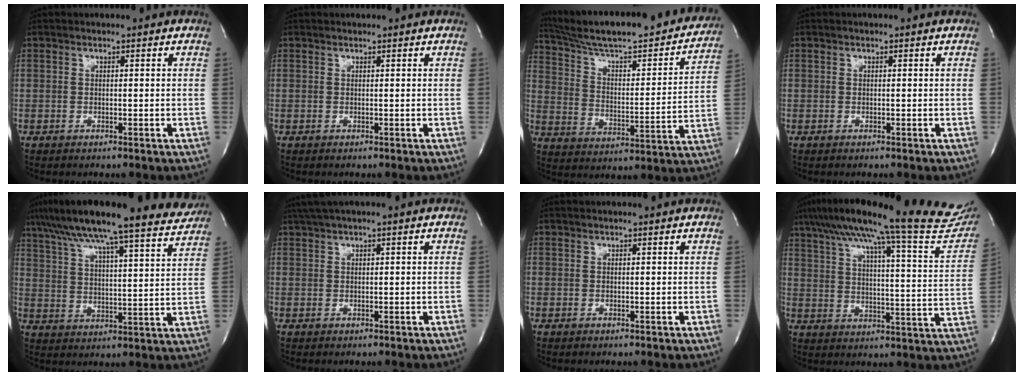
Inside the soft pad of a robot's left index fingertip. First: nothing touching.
{"total": 0.8, "force": [0.8, 0.0, 0.1], "torque": [-0.006, 0.009, 0.012]}
{"total": 28.9, "force": [25.4, 4.1, 13.1], "torque": [-0.206, -0.036, 0.347]}
{"total": 0.0}
{"total": 22.2, "force": [18.9, 1.6, 11.4], "torque": [-0.188, 0.003, 0.261]}
{"total": 2.9, "force": [2.1, -0.5, 1.9], "torque": [-0.039, 0.022, 0.045]}
{"total": 1.7, "force": [1.6, 0.0, 0.5], "torque": [-0.010, 0.009, 0.018]}
{"total": 28.0, "force": [23.8, 1.7, 14.7], "torque": [-0.227, -0.040, 0.302]}